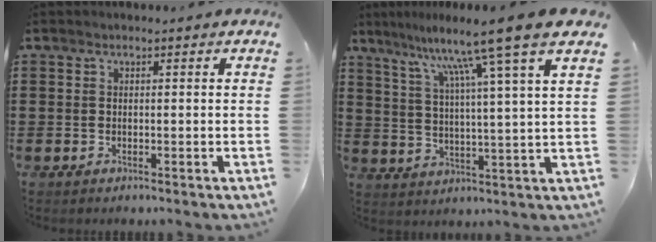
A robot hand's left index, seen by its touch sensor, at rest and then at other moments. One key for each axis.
{"total": 10.8, "fx": 7.9, "fy": -1.4, "fz": 7.2, "tx": -0.153, "ty": -0.044, "tz": 0.116}